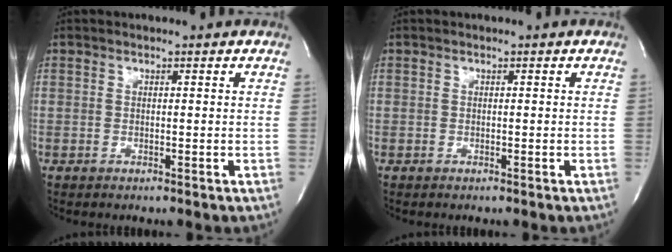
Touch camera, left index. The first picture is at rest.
{"total": 0.0}